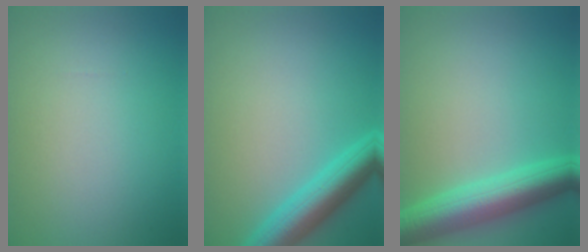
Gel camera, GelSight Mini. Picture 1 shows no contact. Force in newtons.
{"total": 5.7, "press": 5.7, "slide": 0.2}
{"total": 6.8, "press": 6.8, "slide": 0.2}